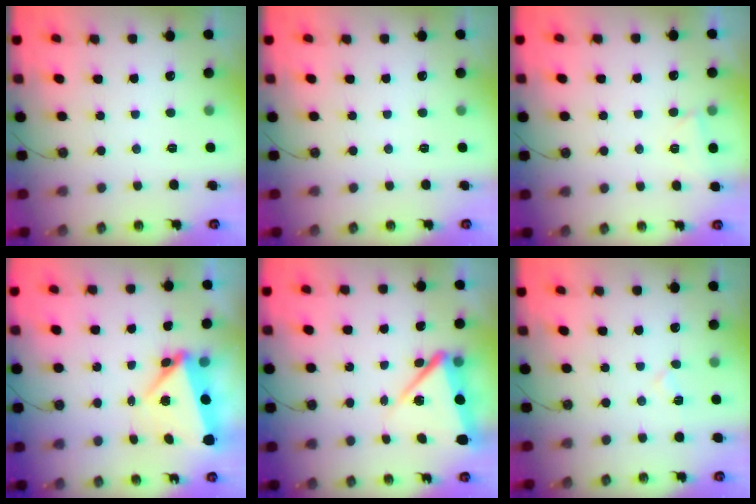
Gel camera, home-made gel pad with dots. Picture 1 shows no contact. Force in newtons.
{"total": 0.0}
{"total": 2.1, "press": 1.9, "slide": 0.9}
{"total": 6.0, "press": 5.8, "slide": 1.5}
{"total": 8.4, "press": 8.4, "slide": 0.6}
{"total": 5.6, "press": 5.2, "slide": 2.1}